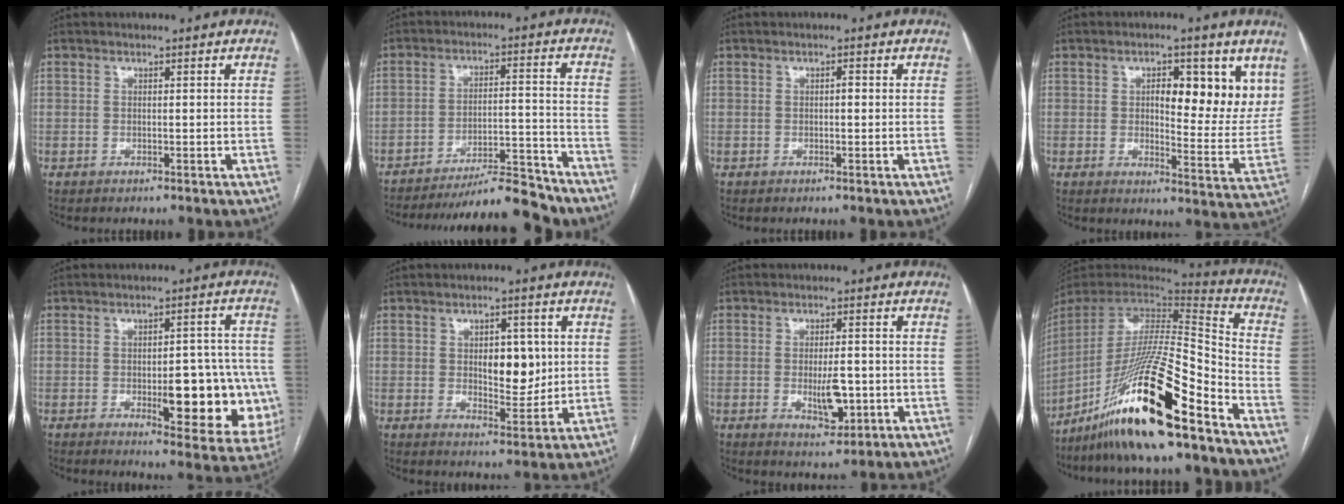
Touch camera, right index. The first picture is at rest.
{"total": 13.8, "force": [-13.0, 0.6, 4.5], "torque": [-0.060, 0.011, -0.200]}
{"total": 0.8, "force": [0.0, 0.2, 0.7], "torque": [-0.010, 0.002, -0.001]}
{"total": 11.9, "force": [4.8, 4.4, 10.0], "torque": [-0.110, -0.002, 0.064]}
{"total": 14.9, "force": [-3.0, 5.0, 13.7], "torque": [-0.119, 0.013, -0.021]}
{"total": 6.8, "force": [1.1, 3.2, 5.9], "torque": [-0.080, -0.002, 0.022]}
{"total": 5.7, "force": [-1.2, 2.1, 5.2], "torque": [-0.087, -0.007, -0.013]}
{"total": 24.9, "force": [-16.4, 1.8, 18.6], "torque": [-0.357, -0.026, -0.297]}